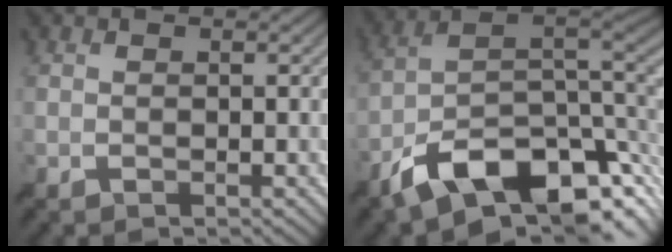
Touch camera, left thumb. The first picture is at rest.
{"total": 15.1, "force": [-6.2, 7.4, 11.5], "torque": [-0.204, -0.021, -0.093]}